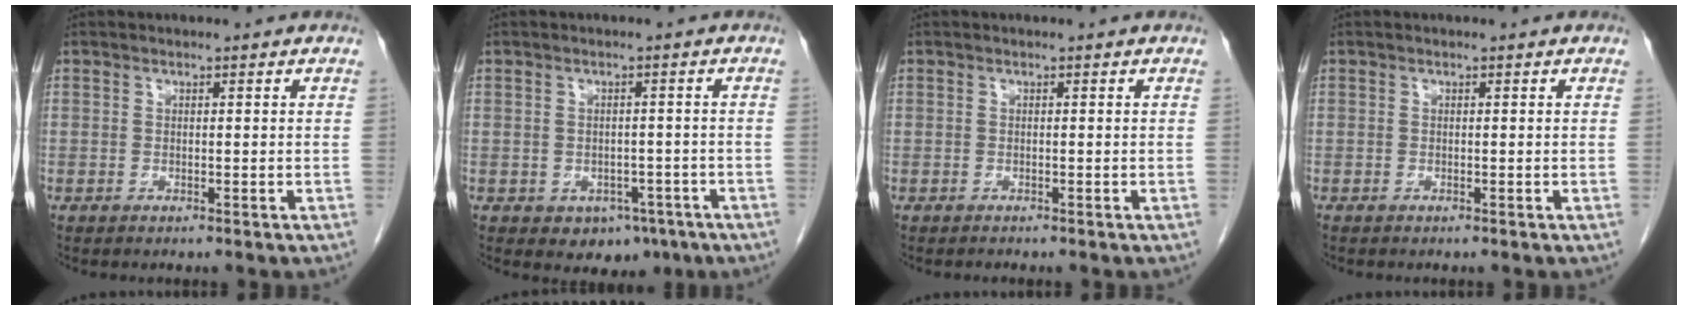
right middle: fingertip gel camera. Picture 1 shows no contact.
{"total": 5.2, "force": [-2.7, 3.7, 2.5], "torque": [-0.023, 0.003, -0.026]}
{"total": 0.0}
{"total": 0.0}